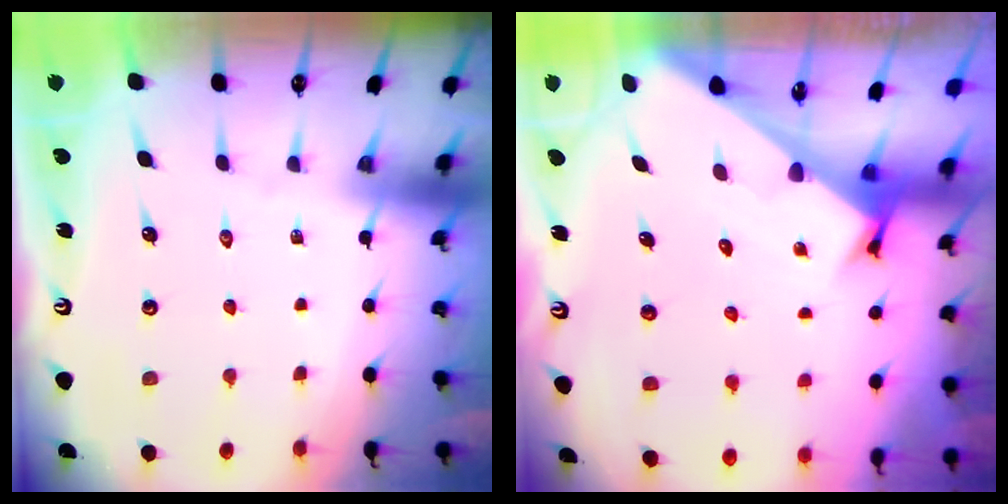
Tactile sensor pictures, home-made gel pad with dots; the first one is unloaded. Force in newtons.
{"total": 2.3, "press": 2.3, "slide": 0.2}